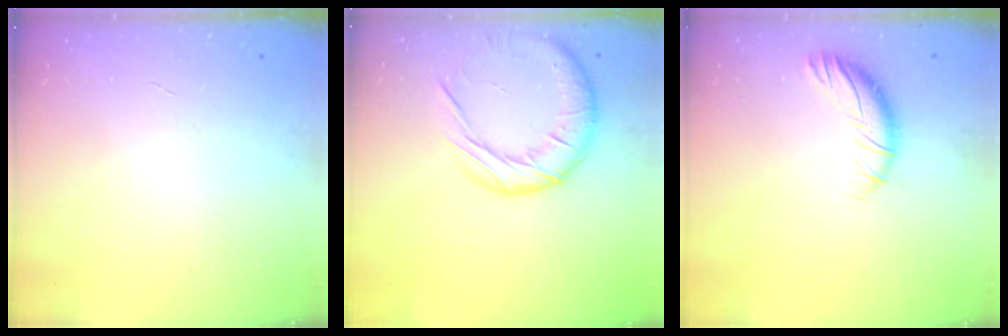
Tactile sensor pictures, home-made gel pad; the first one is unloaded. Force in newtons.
{"total": 18.5, "press": 18.4, "slide": 1.8}
{"total": 8.6, "press": 8.5, "slide": 0.9}